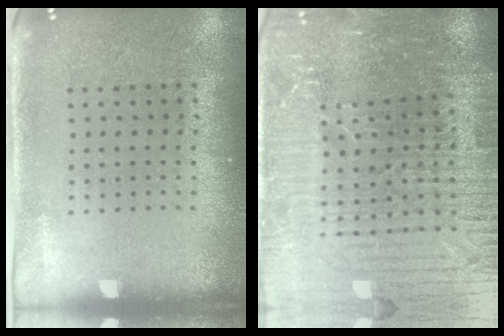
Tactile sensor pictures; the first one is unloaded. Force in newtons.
{"total": 5.8, "press": 5.2, "slide": 2.6}